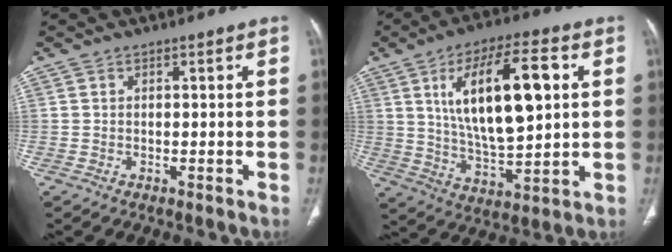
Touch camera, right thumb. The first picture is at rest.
{"total": 18.4, "force": [4.5, 7.0, 16.4], "torque": [-0.269, -0.005, 0.083]}